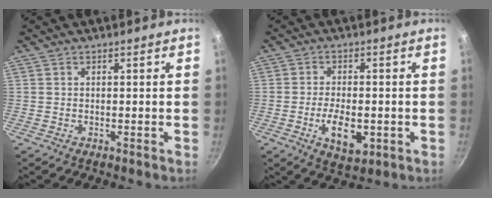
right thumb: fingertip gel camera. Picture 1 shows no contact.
{"total": 8.0, "force": [-2.1, 4.1, 6.6], "torque": [-0.105, 0.002, -0.027]}